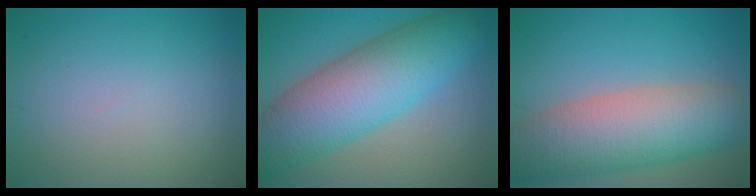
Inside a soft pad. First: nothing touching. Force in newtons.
{"total": 10.4, "press": 10.4, "slide": 0.2}
{"total": 10.4, "press": 10.4, "slide": 0.5}